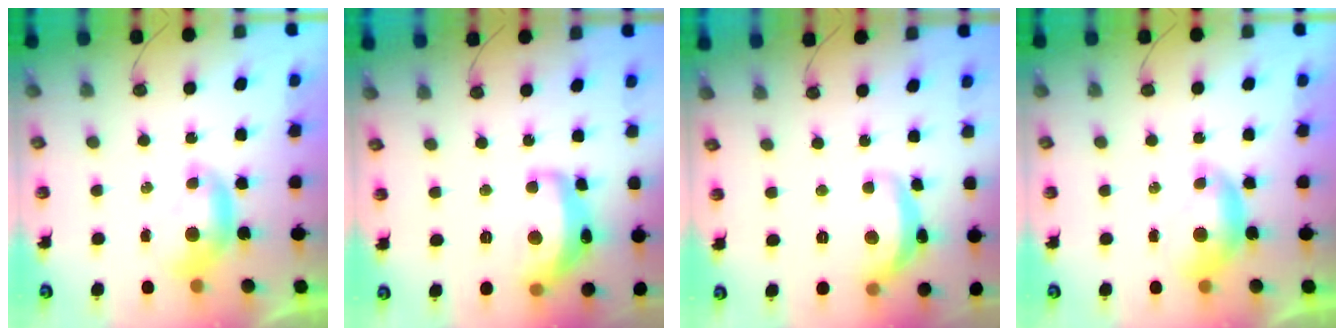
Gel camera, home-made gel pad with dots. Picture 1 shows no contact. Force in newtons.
{"total": 8.1, "press": 8.1, "slide": 0.7}
{"total": 7.2, "press": 7.2, "slide": 0.7}
{"total": 0.0}